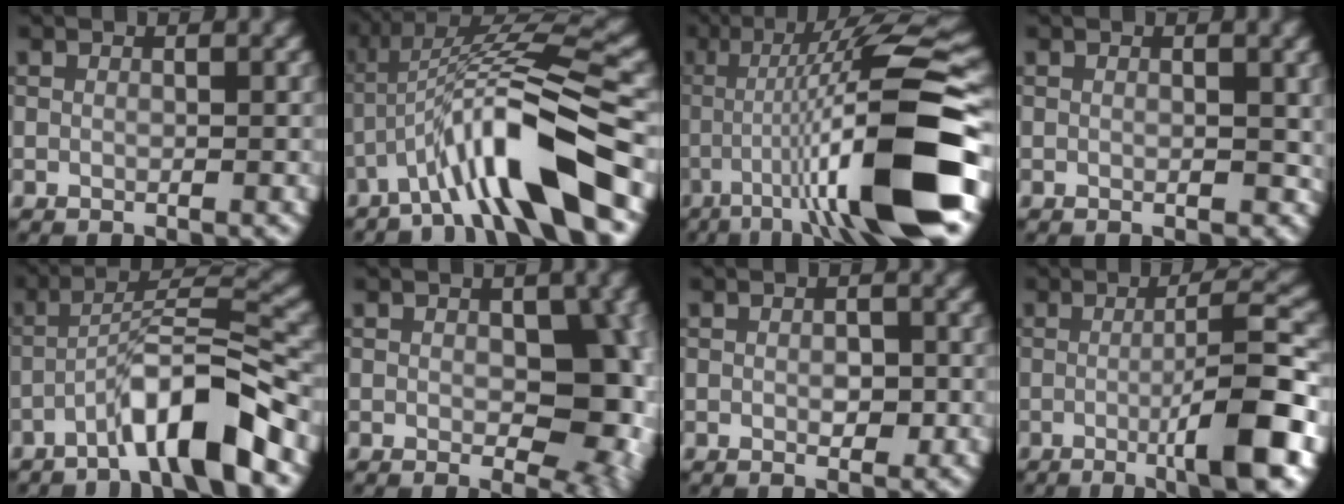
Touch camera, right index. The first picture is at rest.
{"total": 10.3, "force": [-5.0, 1.3, 8.9], "torque": [-0.154, 0.021, -0.087]}
{"total": 13.6, "force": [-4.2, 1.8, 12.8], "torque": [-0.187, 0.021, -0.067]}
{"total": 1.3, "force": [0.1, 0.8, 1.1], "torque": [-0.011, -0.003, 0.001]}
{"total": 7.8, "force": [-4.6, 1.0, 6.2], "torque": [-0.103, 0.023, -0.083]}
{"total": 9.4, "force": [-0.1, 5.7, 7.5], "torque": [-0.079, -0.013, 0.007]}
{"total": 1.6, "force": [-0.2, 0.9, 1.4], "torque": [-0.016, 0.001, -0.004]}
{"total": 8.3, "force": [-2.1, 1.1, 8.0], "torque": [-0.107, 0.014, -0.044]}